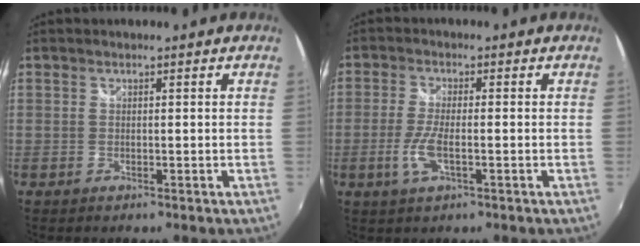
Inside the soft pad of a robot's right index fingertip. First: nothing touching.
{"total": 4.6, "force": [-1.6, 1.2, 4.2], "torque": [-0.093, -0.007, -0.032]}